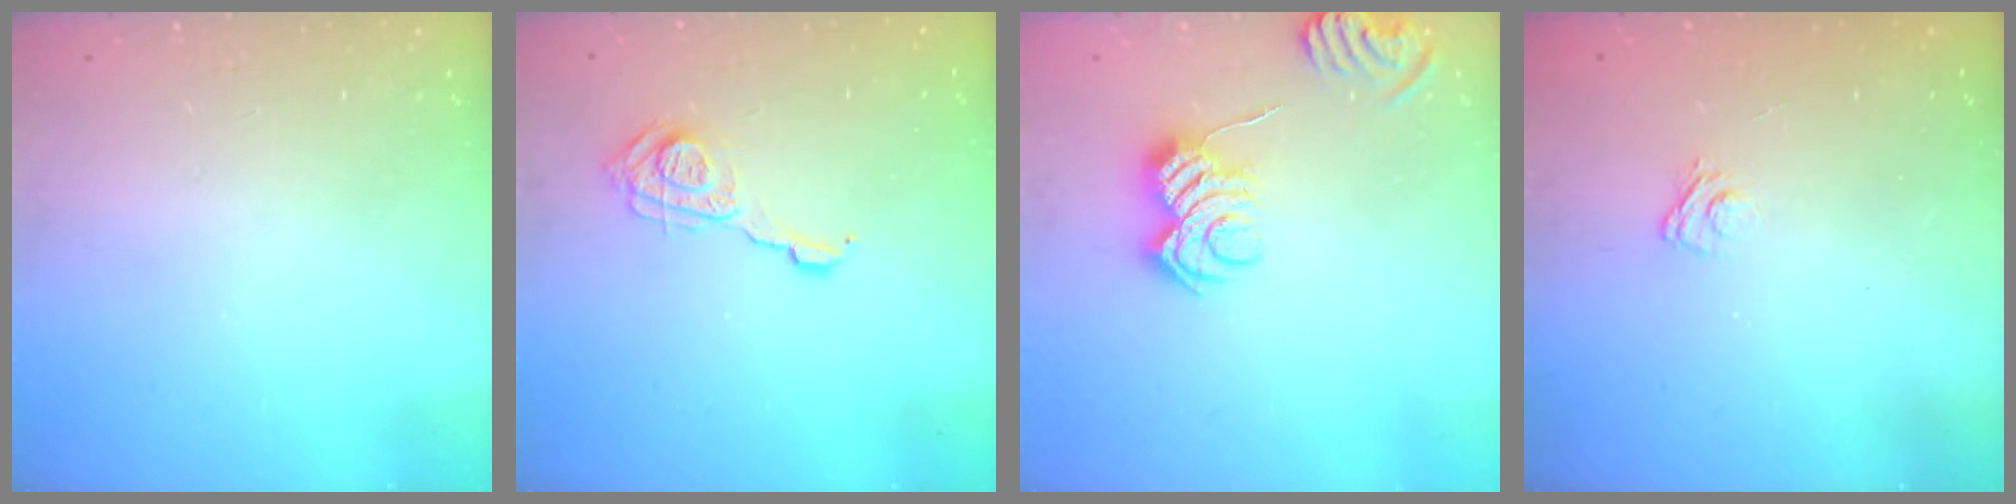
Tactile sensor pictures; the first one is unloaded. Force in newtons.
{"total": 10.4, "press": 10.4, "slide": 0.4}
{"total": 9.6, "press": 9.6, "slide": 0.5}
{"total": 2.9, "press": 2.6, "slide": 1.2}